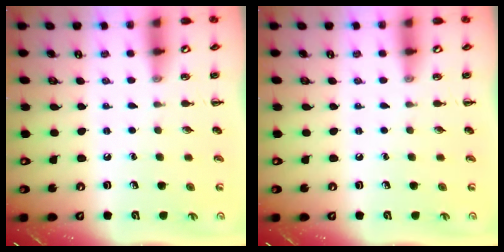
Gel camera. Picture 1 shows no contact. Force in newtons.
{"total": 0.0}